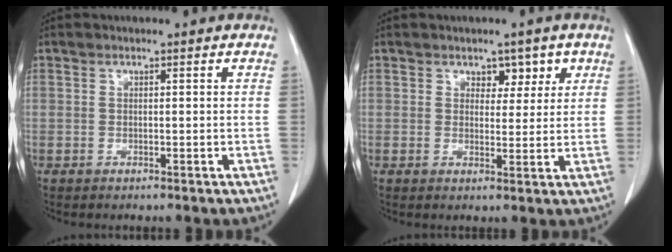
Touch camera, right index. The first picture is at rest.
{"total": 3.5, "force": [1.9, 2.3, 1.8], "torque": [-0.008, 0.003, 0.027]}